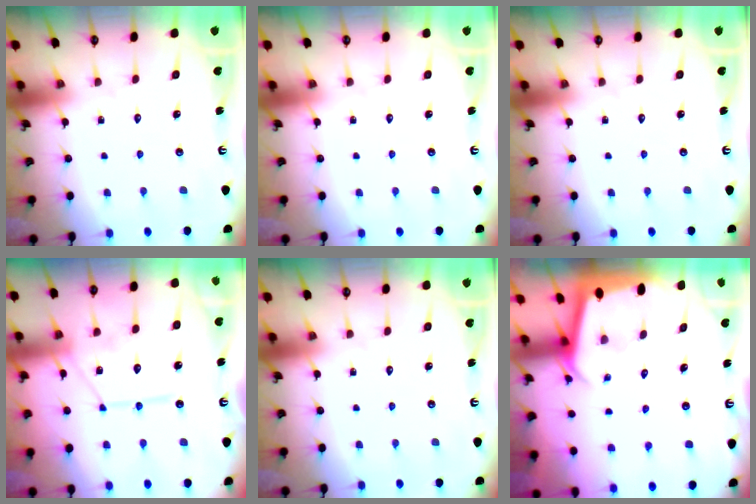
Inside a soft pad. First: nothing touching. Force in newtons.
{"total": 0.0}
{"total": 0.0}
{"total": 12.5, "press": 12.4, "slide": 1.1}
{"total": 0.0}
{"total": 2.0, "press": 2.0, "slide": 0.1}